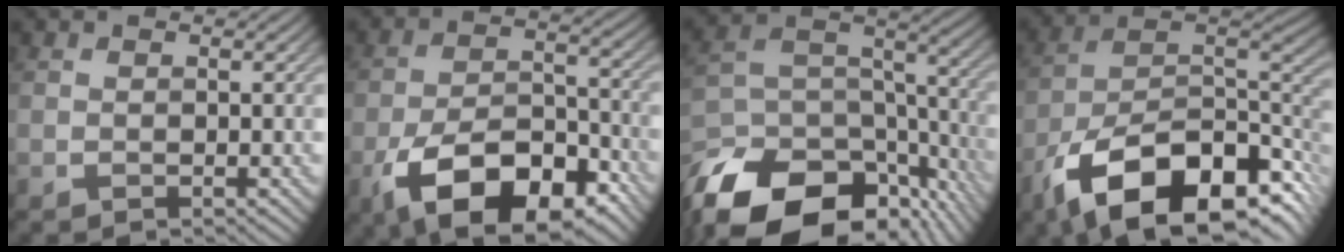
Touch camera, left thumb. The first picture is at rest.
{"total": 14.3, "force": [-8.3, 7.0, 9.3], "torque": [-0.175, -0.019, -0.145]}
{"total": 18.9, "force": [-12.6, 10.2, 9.9], "torque": [-0.215, -0.044, -0.179]}
{"total": 17.2, "force": [-9.1, 8.7, 11.8], "torque": [-0.214, -0.037, -0.146]}